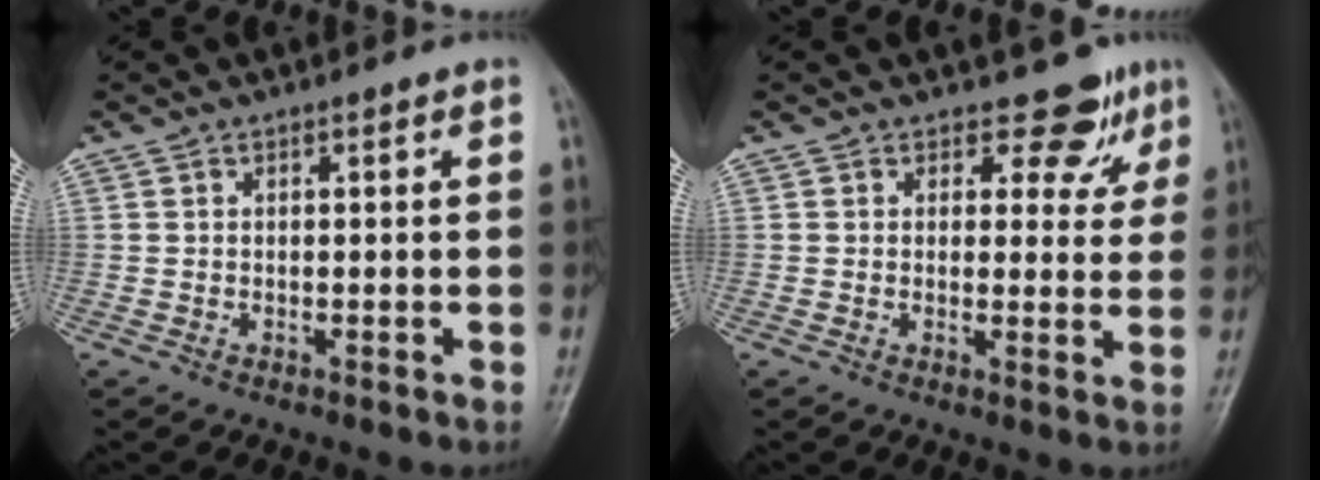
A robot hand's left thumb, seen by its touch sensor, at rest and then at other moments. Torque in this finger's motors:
{"motor_torque": [-0.02, 0.03, -0.11, -0.19, 0.03]}